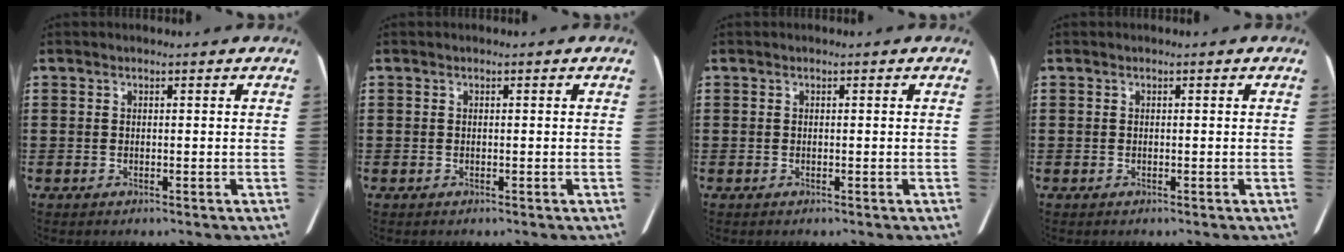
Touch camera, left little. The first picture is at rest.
{"total": 0.0}
{"total": 0.0}
{"total": 0.0}